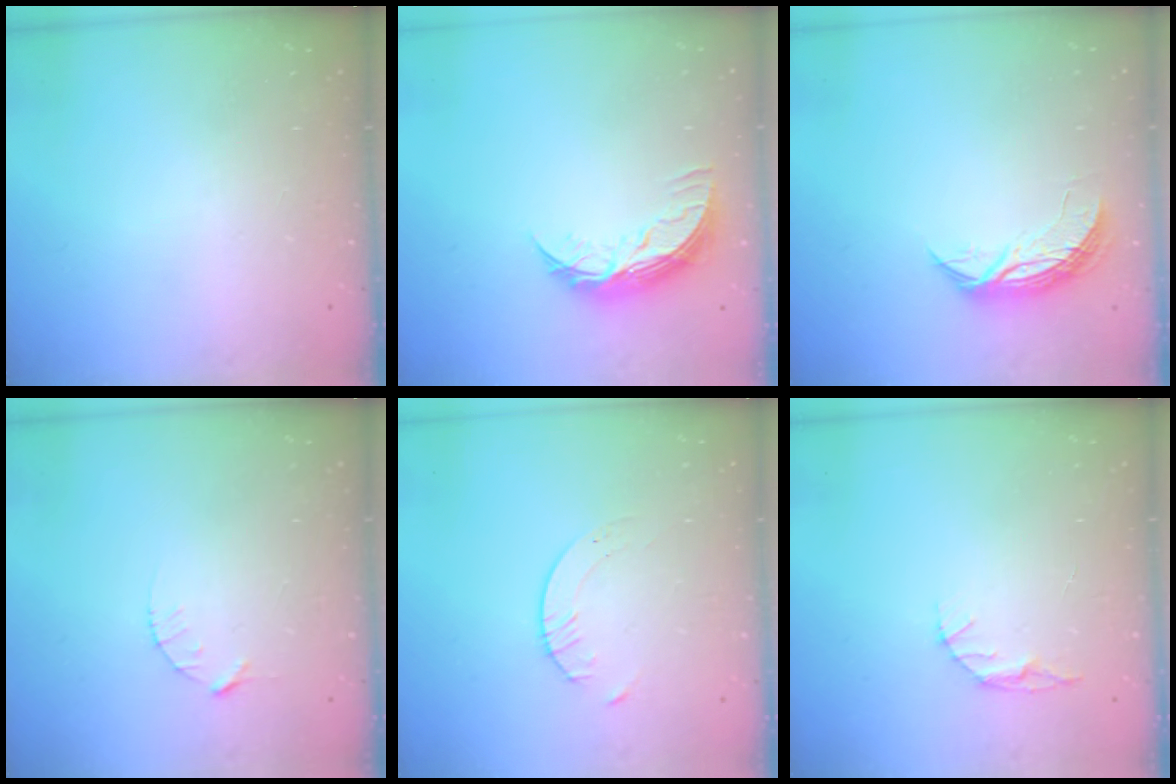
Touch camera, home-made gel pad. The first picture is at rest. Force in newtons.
{"total": 9.0, "press": 9.0, "slide": 0.5}
{"total": 7.1, "press": 7.1, "slide": 0.4}
{"total": 3.1, "press": 3.1, "slide": 0.4}
{"total": 1.7, "press": 1.7, "slide": 0.2}
{"total": 3.5, "press": 3.5, "slide": 0.4}